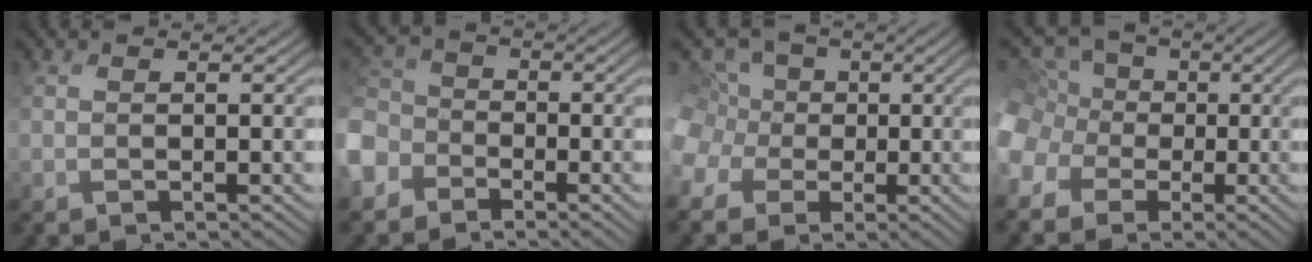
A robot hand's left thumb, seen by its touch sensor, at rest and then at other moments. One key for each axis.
{"total": 5.3, "fx": -3.7, "fy": 3.8, "fz": 0.7, "tx": -0.052, "ty": -0.002, "tz": -0.086}
{"total": 6.8, "fx": -1.6, "fy": 6.5, "fz": 1.1, "tx": -0.073, "ty": 0.010, "tz": -0.044}
{"total": 9.3, "fx": -3.5, "fy": 8.2, "fz": 2.6, "tx": -0.121, "ty": -0.008, "tz": -0.077}